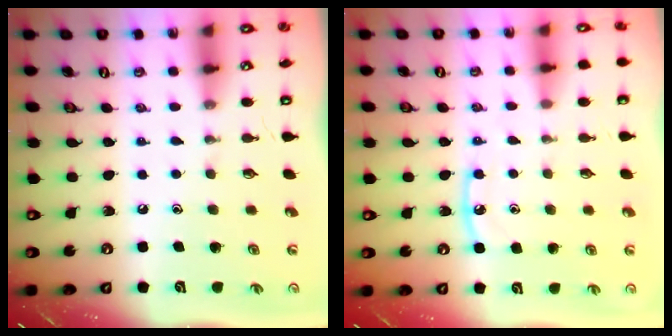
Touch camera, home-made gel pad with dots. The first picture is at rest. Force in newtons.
{"total": 7.2, "press": 7.2, "slide": 0.7}